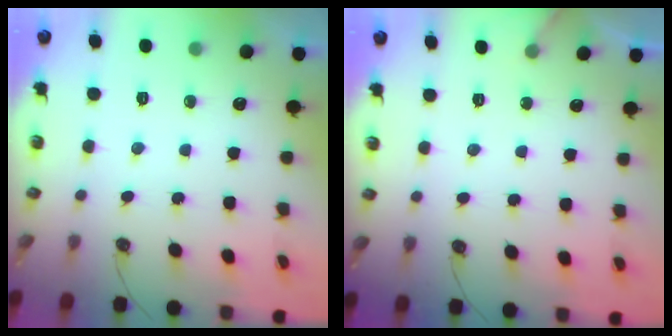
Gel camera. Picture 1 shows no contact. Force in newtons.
{"total": 2.5, "press": 2.5, "slide": 0.3}